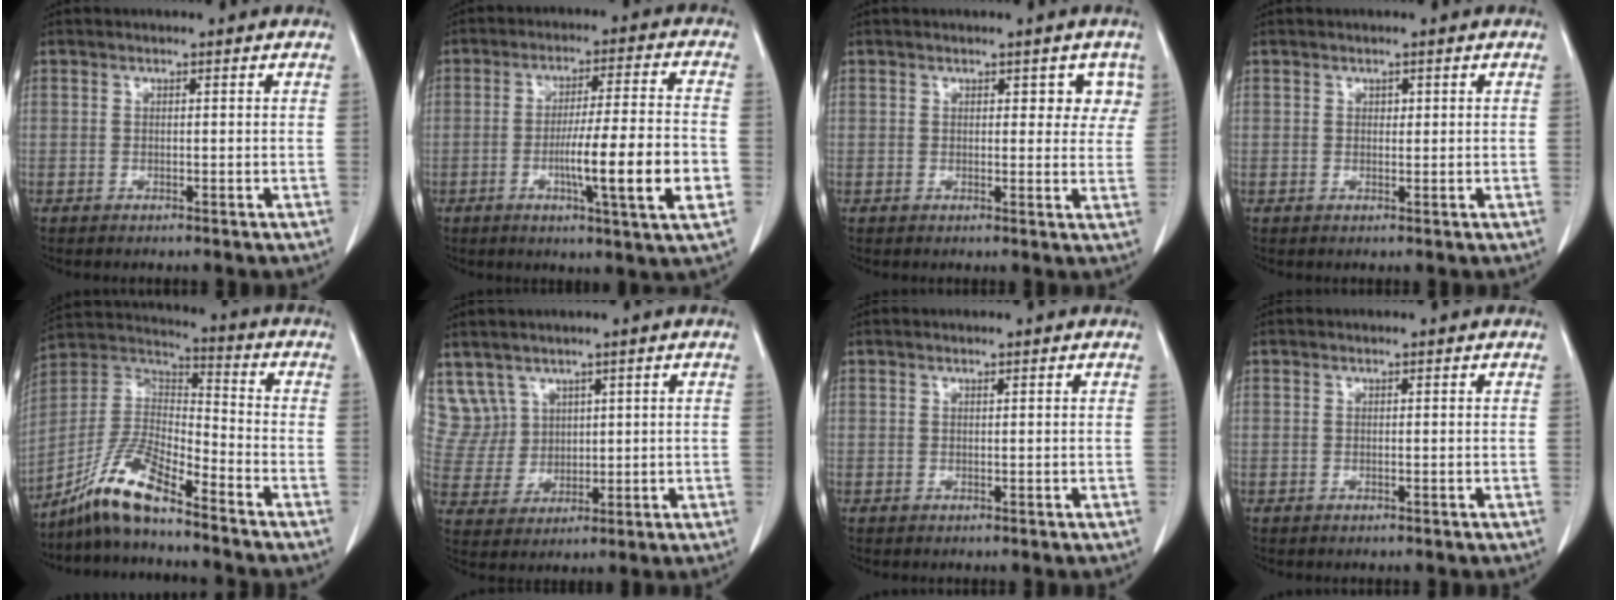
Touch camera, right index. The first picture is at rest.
{"total": 12.6, "force": [-3.4, -0.2, 12.2], "torque": [-0.194, -0.008, -0.058]}
{"total": 3.7, "force": [1.9, 2.3, 2.2], "torque": [0.001, 0.004, 0.016]}
{"total": 0.7, "force": [0.3, 0.6, 0.4], "torque": [-0.002, 0.000, 0.003]}
{"total": 11.3, "force": [-8.6, 1.9, 7.0], "torque": [-0.152, 0.011, -0.166]}
{"total": 6.7, "force": [4.1, 5.2, -0.1], "torque": [-0.001, 0.018, 0.098]}
{"total": 0.0}
{"total": 0.0}